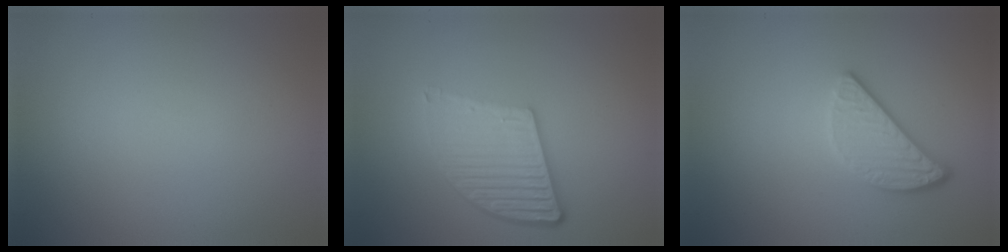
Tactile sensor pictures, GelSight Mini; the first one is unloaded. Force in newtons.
{"total": 5.6, "press": 3.9, "slide": 4.0}
{"total": 3.4, "press": 2.8, "slide": 1.9}